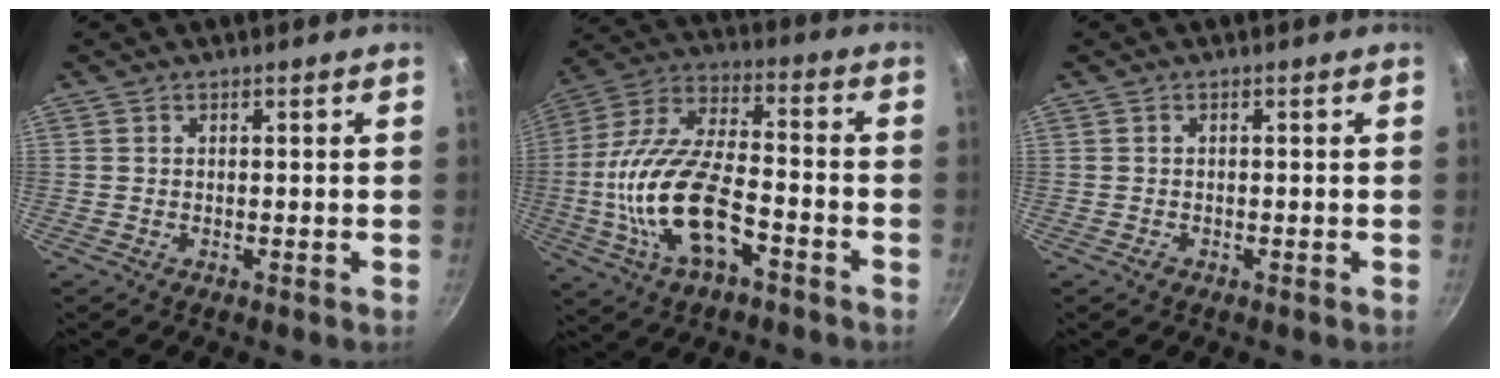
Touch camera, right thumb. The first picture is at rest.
{"total": 19.2, "force": [-6.0, 9.0, 15.9], "torque": [-0.302, 0.035, -0.121]}
{"total": 0.8, "force": [-0.5, 0.6, 0.3], "torque": [-0.005, 0.002, -0.007]}